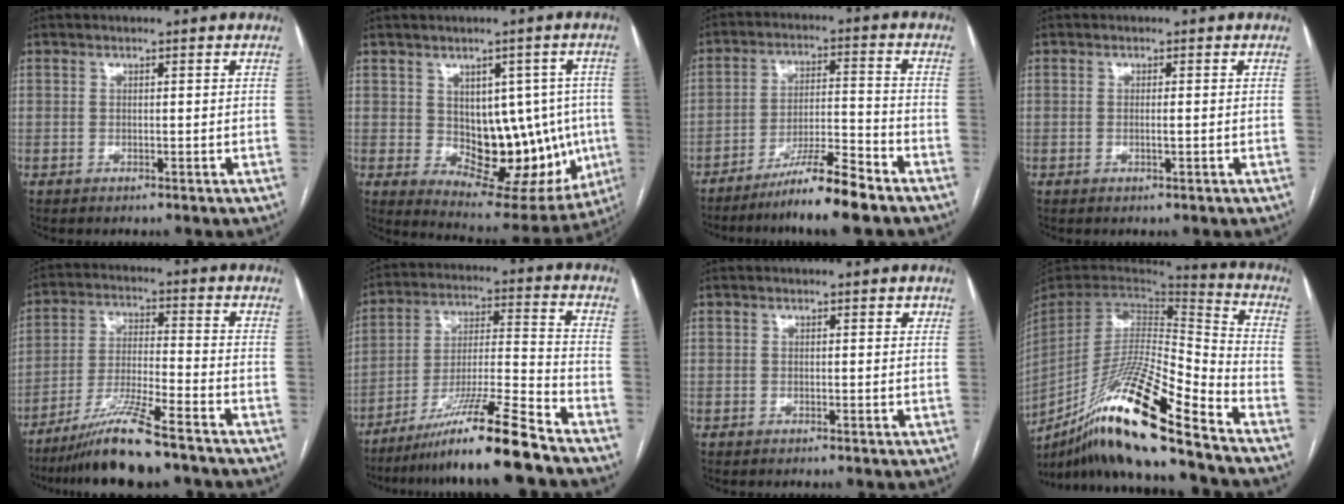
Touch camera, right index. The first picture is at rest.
{"total": 15.5, "force": [-1.0, 8.7, 12.7], "torque": [-0.147, 0.014, 0.017]}
{"total": 9.0, "force": [-7.1, -0.5, 5.4], "torque": [-0.089, -0.013, -0.128]}
{"total": 1.1, "force": [-0.2, 0.0, 1.1], "torque": [-0.022, -0.003, -0.001]}
{"total": 10.7, "force": [-8.3, 0.0, 6.7], "torque": [-0.127, -0.025, -0.152]}
{"total": 14.3, "force": [-11.4, -1.9, 8.5], "torque": [-0.144, -0.011, -0.199]}
{"total": 0.8, "force": [0.5, 0.4, 0.5], "torque": [-0.005, 0.000, 0.001]}
{"total": 23.3, "force": [-16.6, 0.4, 16.3], "torque": [-0.317, -0.036, -0.307]}